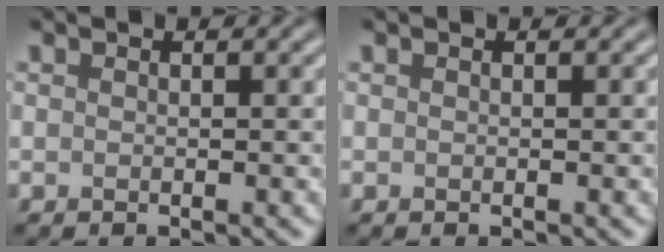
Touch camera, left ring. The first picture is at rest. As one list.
[{"total": 0.0}]